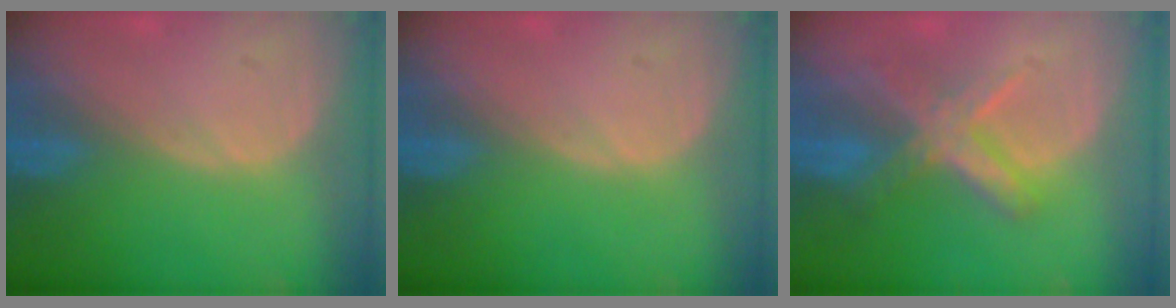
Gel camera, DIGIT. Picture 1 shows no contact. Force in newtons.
{"total": 0.0}
{"total": 7.0, "press": 6.1, "slide": 3.4}